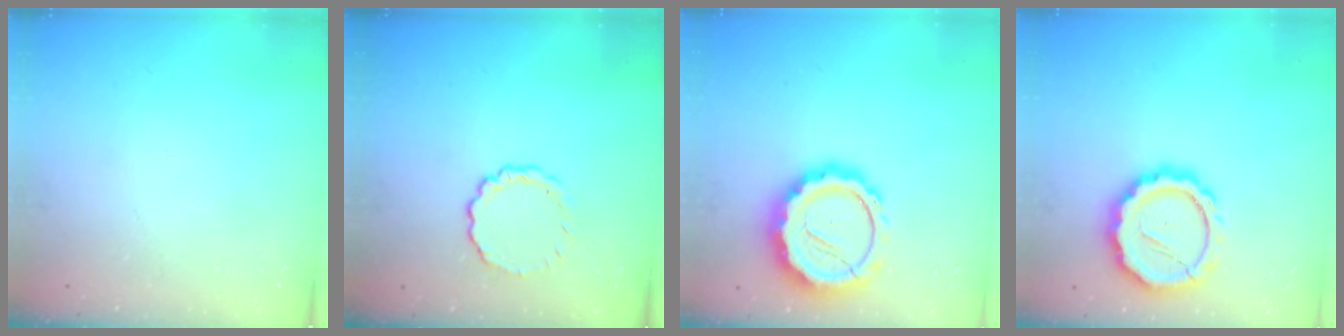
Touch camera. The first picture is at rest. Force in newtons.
{"total": 7.3, "press": 7.1, "slide": 1.5}
{"total": 16.7, "press": 16.5, "slide": 2.9}
{"total": 15.4, "press": 15.2, "slide": 2.3}